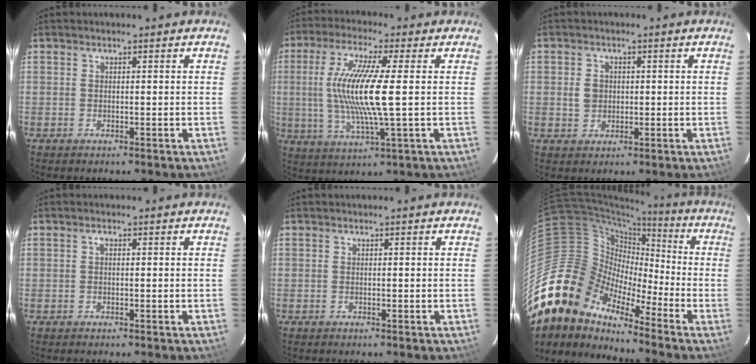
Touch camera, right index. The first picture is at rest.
{"total": 13.6, "force": [0.6, 0.9, 13.5], "torque": [-0.266, -0.006, 0.012]}
{"total": 3.1, "force": [0.1, 2.9, 1.3], "torque": [-0.021, 0.008, 0.003]}
{"total": 0.6, "force": [0.1, 0.3, 0.5], "torque": [-0.010, 0.005, 0.000]}
{"total": 0.0}
{"total": 17.9, "force": [-14.1, 8.7, 6.8], "torque": [-0.128, 0.007, -0.282]}